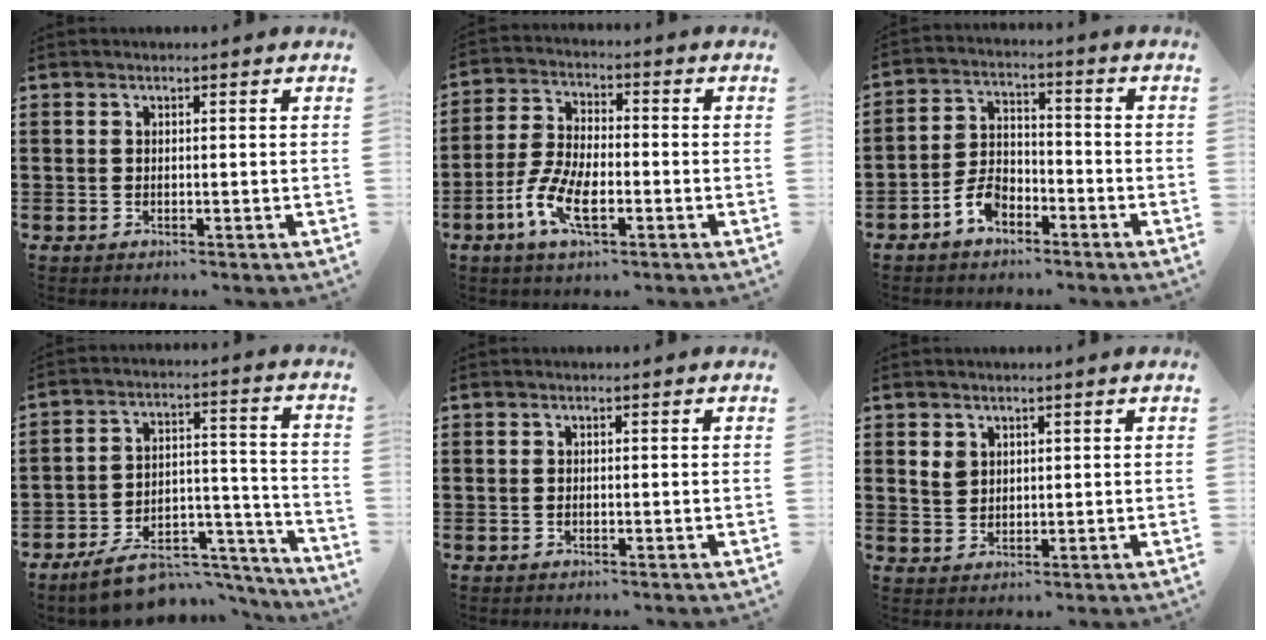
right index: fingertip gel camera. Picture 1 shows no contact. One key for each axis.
{"total": 7.9, "fx": -3.4, "fy": 3.0, "fz": 6.4, "tx": -0.162, "ty": -0.013, "tz": -0.071}
{"total": 5.5, "fx": -3.7, "fy": 3.1, "fz": 2.8, "tx": -0.076, "ty": 0.005, "tz": -0.076}
{"total": 9.3, "fx": -7.4, "fy": 3.7, "fz": 4.0, "tx": -0.059, "ty": 0.029, "tz": -0.131}
{"total": 0.0}
{"total": 2.3, "fx": 1.4, "fy": 1.6, "fz": 0.8, "tx": -0.020, "ty": 0.005, "tz": 0.027}